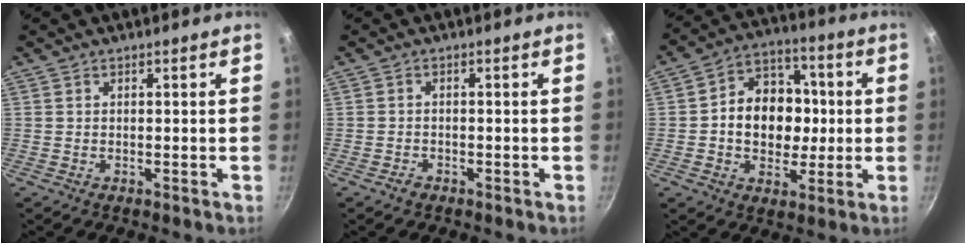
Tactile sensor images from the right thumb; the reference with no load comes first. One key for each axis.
{"total": 1.3, "fx": -1.0, "fy": 0.8, "fz": 0.3, "tx": -0.007, "ty": 0.004, "tz": -0.019}
{"total": 14.6, "fx": -0.1, "fy": 11.0, "fz": 9.5, "tx": -0.100, "ty": 0.028, "tz": -0.004}